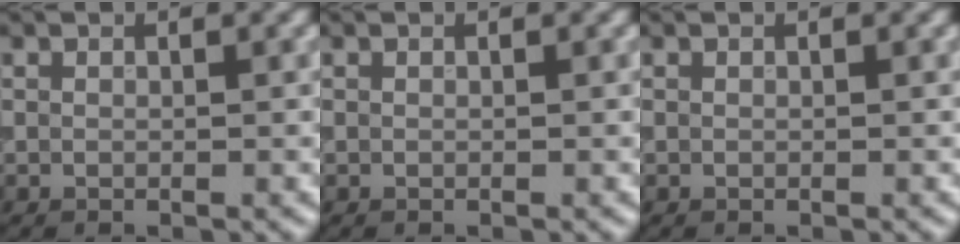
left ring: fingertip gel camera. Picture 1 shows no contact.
{"total": 0.0}
{"total": 0.0}